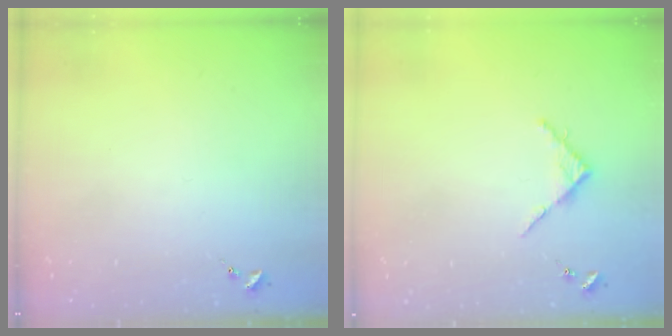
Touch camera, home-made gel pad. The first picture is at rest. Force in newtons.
{"total": 4.3, "press": 4.3, "slide": 0.5}